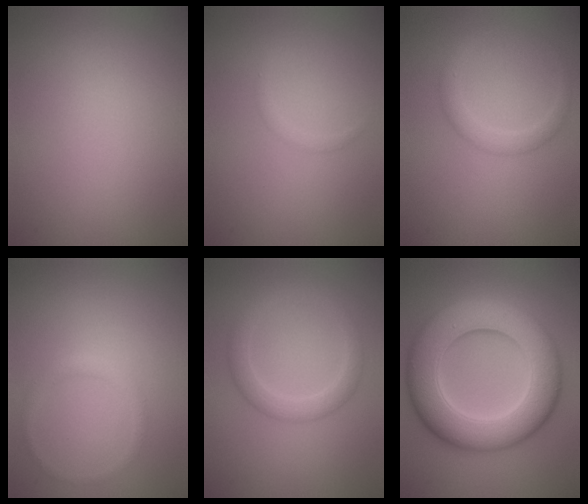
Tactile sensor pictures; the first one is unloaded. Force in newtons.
{"total": 0.7, "press": 0.7, "slide": 0.1}
{"total": 1.9, "press": 1.9, "slide": 0.2}
{"total": 1.0, "press": 1.0, "slide": 0.1}
{"total": 2.7, "press": 2.7, "slide": 0.1}
{"total": 11.8, "press": 11.8, "slide": 0.3}